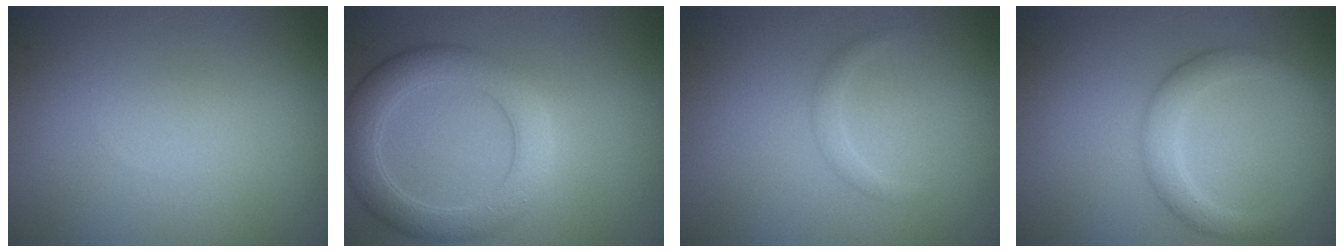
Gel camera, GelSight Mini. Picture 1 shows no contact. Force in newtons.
{"total": 4.9, "press": 4.9, "slide": 0.3}
{"total": 0.9, "press": 0.9, "slide": 0.0}
{"total": 2.8, "press": 2.8, "slide": 0.1}